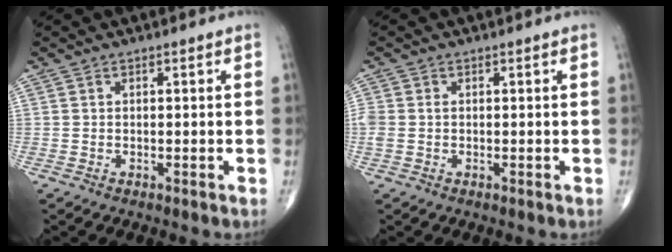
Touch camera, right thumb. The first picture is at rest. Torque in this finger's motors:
{"motor_torque": [-0.12, -0.22, 0.17, -0.01, 0.02]}